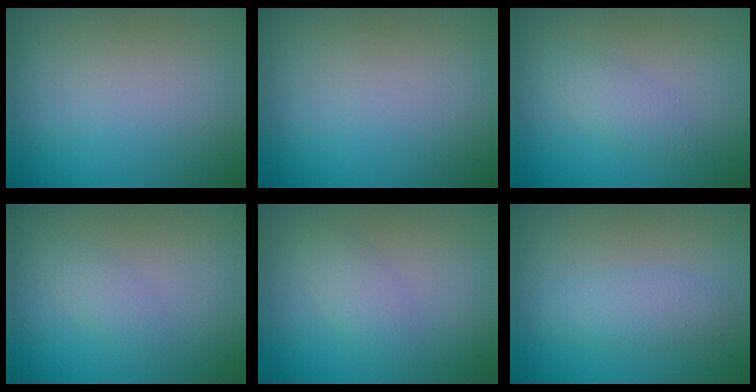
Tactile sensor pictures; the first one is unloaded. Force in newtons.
{"total": 0.0}
{"total": 1.7, "press": 1.7, "slide": 0.1}
{"total": 1.4, "press": 1.4, "slide": 0.1}
{"total": 1.8, "press": 1.8, "slide": 0.0}
{"total": 2.4, "press": 2.4, "slide": 0.0}